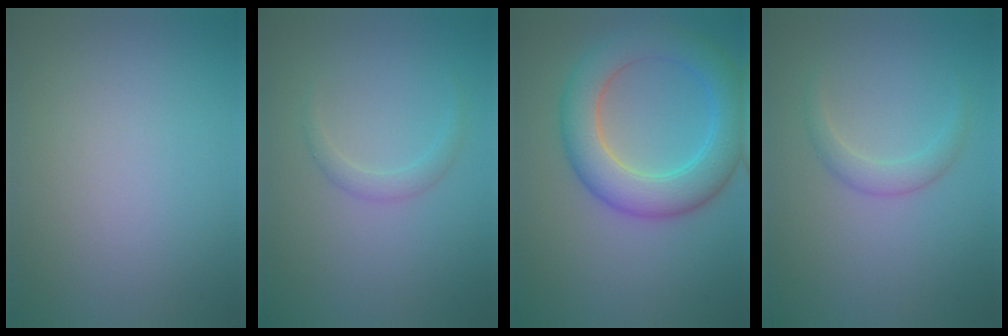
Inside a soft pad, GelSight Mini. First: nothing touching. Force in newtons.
{"total": 1.2, "press": 1.2, "slide": 0.0}
{"total": 6.7, "press": 6.7, "slide": 0.3}
{"total": 1.7, "press": 1.7, "slide": 0.1}